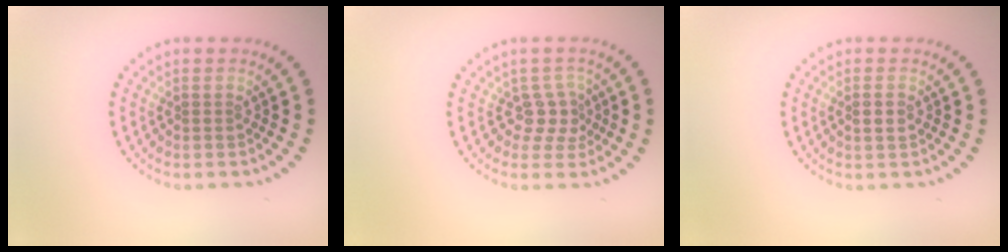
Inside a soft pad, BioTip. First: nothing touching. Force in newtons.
{"total": 2.2, "press": 1.5, "slide": 1.6}
{"total": 1.1, "press": 1.0, "slide": 0.3}